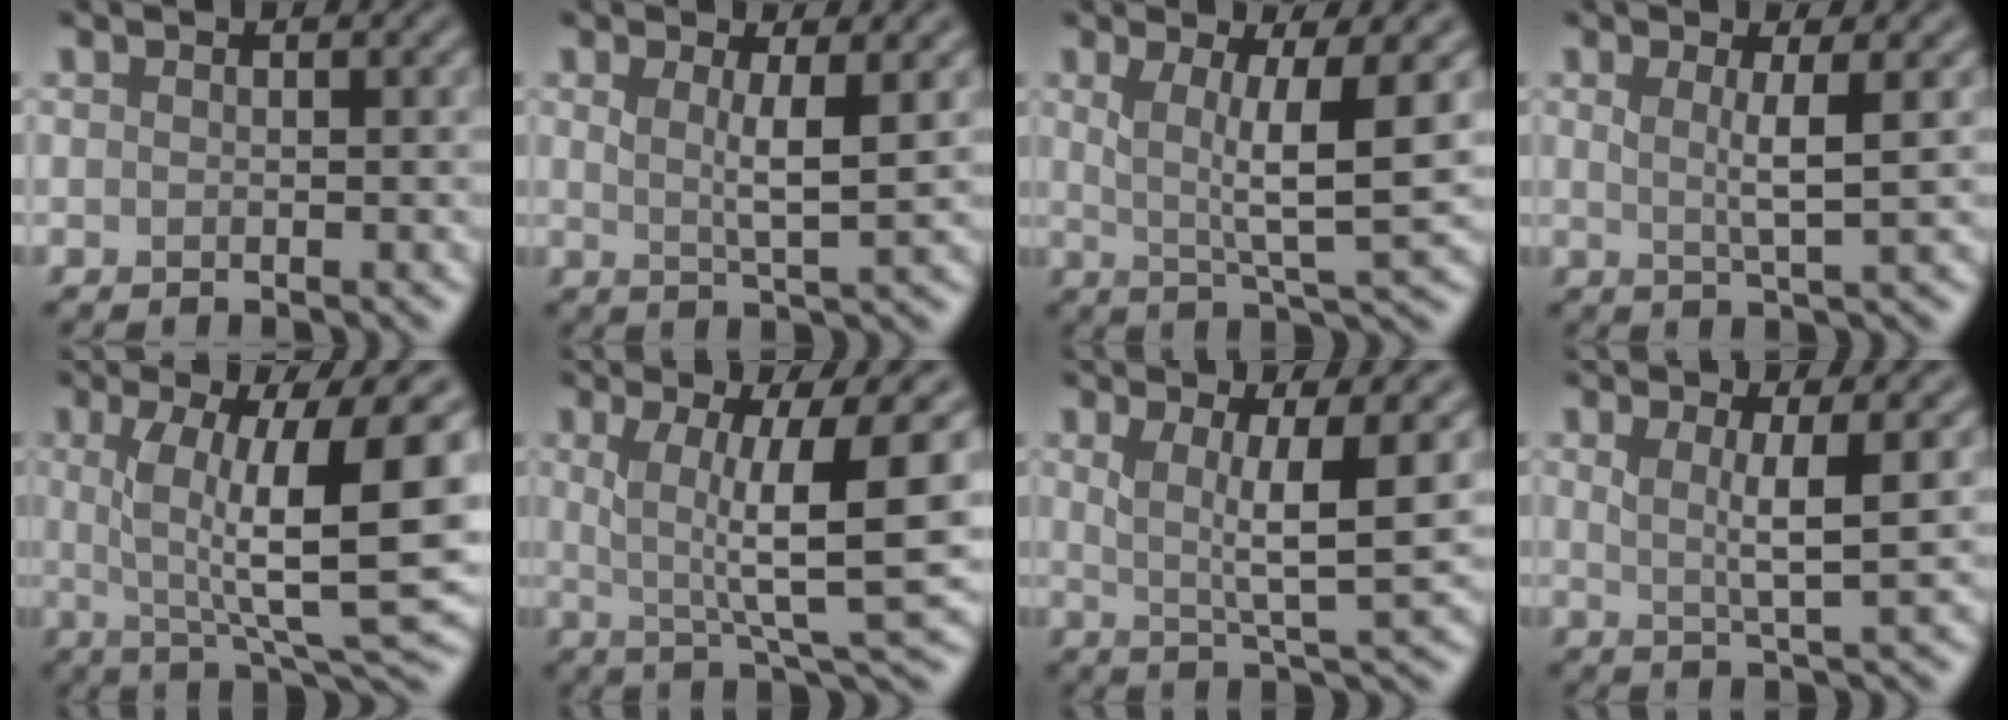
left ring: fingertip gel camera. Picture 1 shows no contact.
{"total": 3.0, "force": [0.9, 0.7, 2.8], "torque": [-0.045, -0.007, 0.015]}
{"total": 5.9, "force": [1.2, 1.2, 5.7], "torque": [-0.101, -0.008, 0.023]}
{"total": 2.8, "force": [0.6, 0.6, 2.7], "torque": [-0.043, -0.005, 0.009]}
{"total": 11.0, "force": [1.3, 2.4, 10.6], "torque": [-0.166, -0.010, 0.026]}
{"total": 8.5, "force": [1.4, 1.6, 8.2], "torque": [-0.128, -0.010, 0.026]}
{"total": 5.3, "force": [1.2, 1.1, 5.0], "torque": [-0.090, -0.008, 0.023]}
{"total": 3.4, "force": [0.7, 0.8, 3.3], "torque": [-0.054, -0.006, 0.011]}